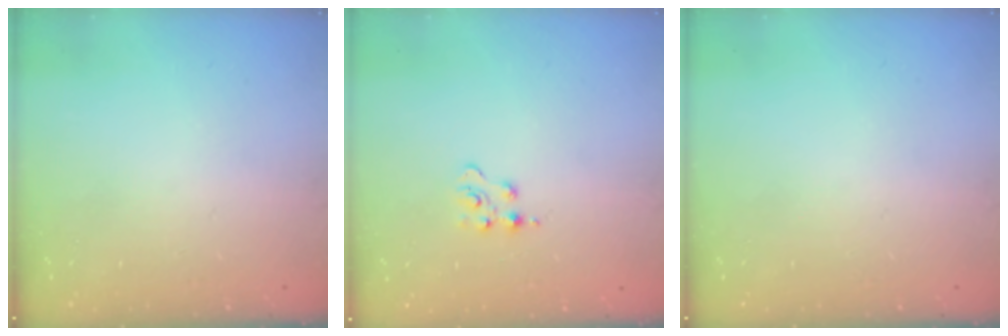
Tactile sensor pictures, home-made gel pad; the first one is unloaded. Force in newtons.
{"total": 2.4, "press": 2.4, "slide": 0.3}
{"total": 0.0}